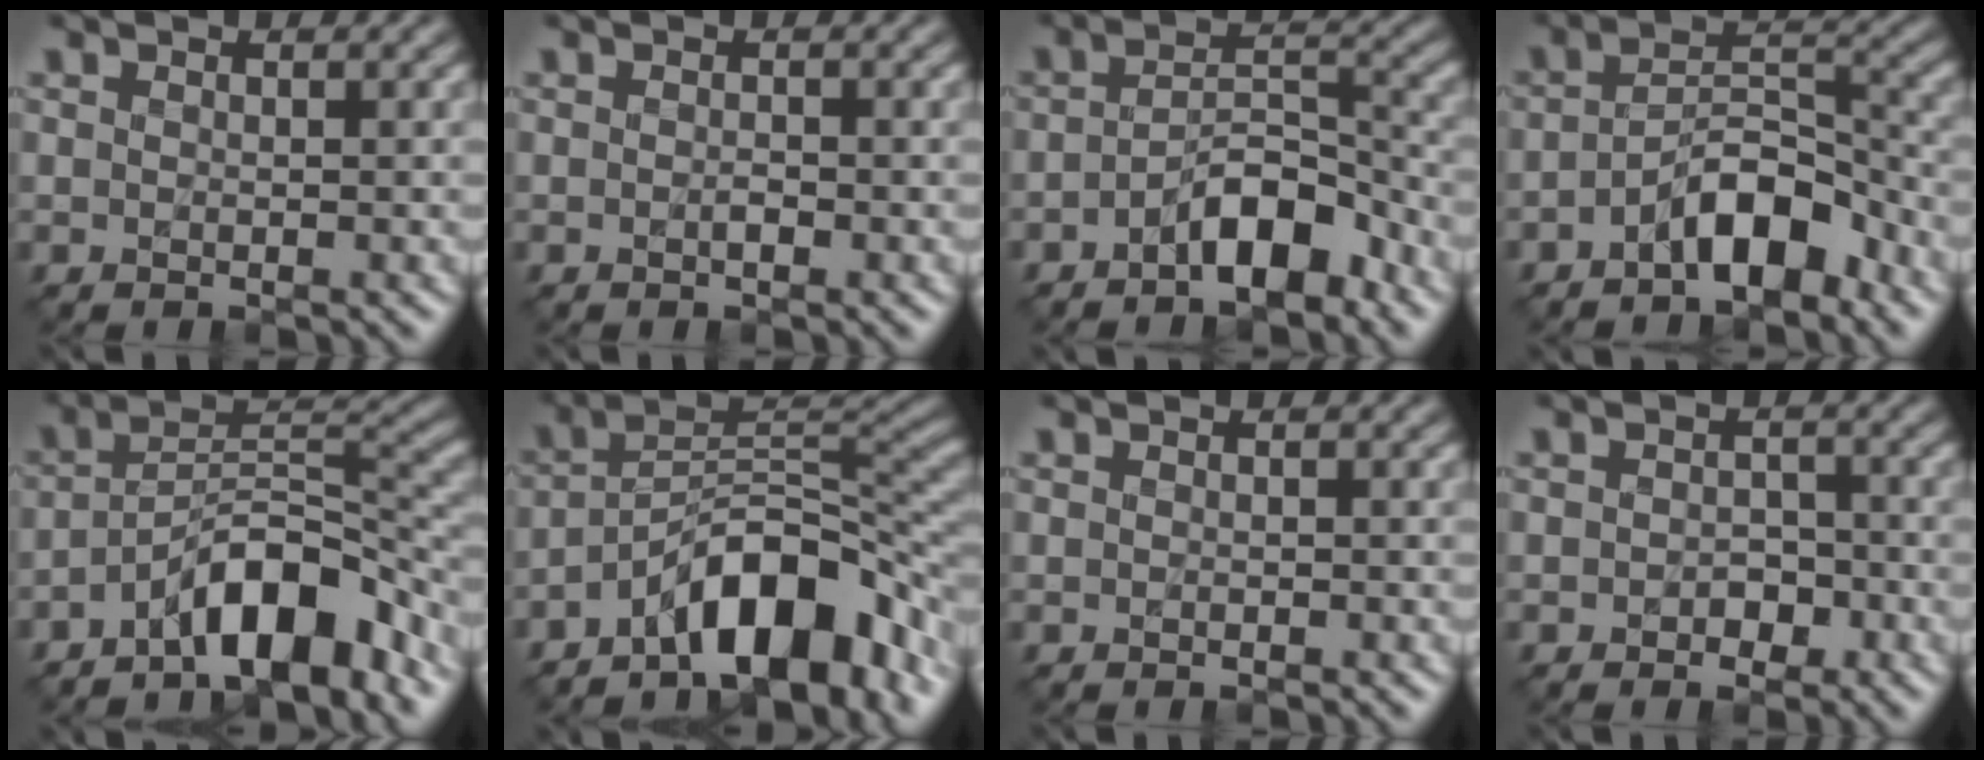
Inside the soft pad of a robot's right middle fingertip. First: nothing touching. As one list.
[{"total": 0.5, "force": [-0.2, 0.2, 0.5], "torque": [-0.011, 0.001, -0.004]}, {"total": 5.0, "force": [-2.8, 1.9, 3.7], "torque": [-0.059, 0.013, -0.050]}, {"total": 5.6, "force": [-3.1, 2.2, 4.0], "torque": [-0.066, 0.014, -0.058]}, {"total": 7.8, "force": [-5.0, 2.4, 5.4], "torque": [-0.078, 0.015, -0.092]}, {"total": 9.4, "force": [-5.7, 3.4, 6.7], "torque": [-0.088, 0.015, -0.106]}, {"total": 0.0}, {"total": 1.6, "force": [-0.7, 1.2, 0.8], "torque": [-0.012, 0.001, -0.014]}]